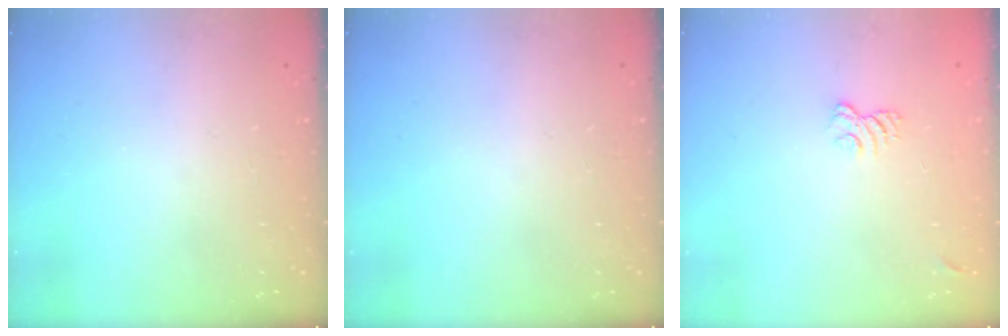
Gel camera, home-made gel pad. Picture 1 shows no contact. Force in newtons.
{"total": 0.0}
{"total": 3.4, "press": 3.1, "slide": 1.2}